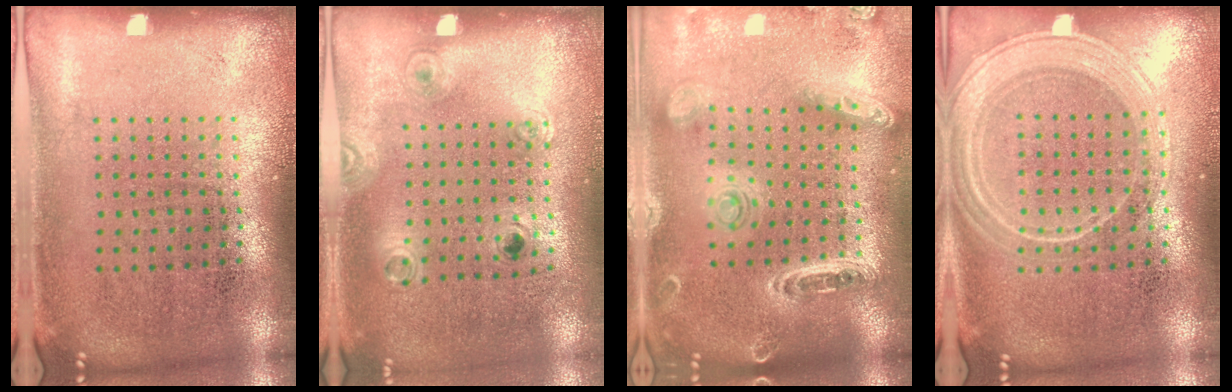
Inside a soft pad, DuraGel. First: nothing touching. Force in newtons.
{"total": 1.2, "press": 0.8, "slide": 0.8}
{"total": 1.7, "press": 1.7, "slide": 0.3}
{"total": 1.9, "press": 1.8, "slide": 0.3}